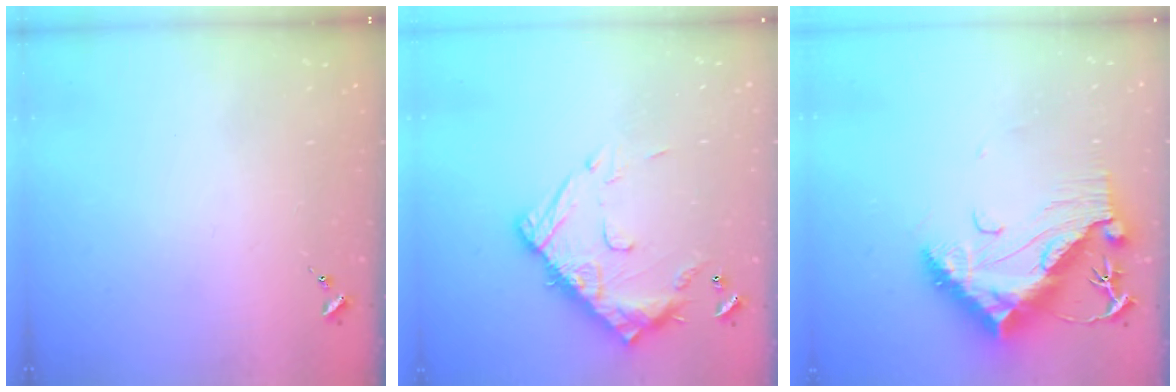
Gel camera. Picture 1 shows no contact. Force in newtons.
{"total": 15.4, "press": 15.4, "slide": 1.4}
{"total": 16.5, "press": 16.4, "slide": 1.3}